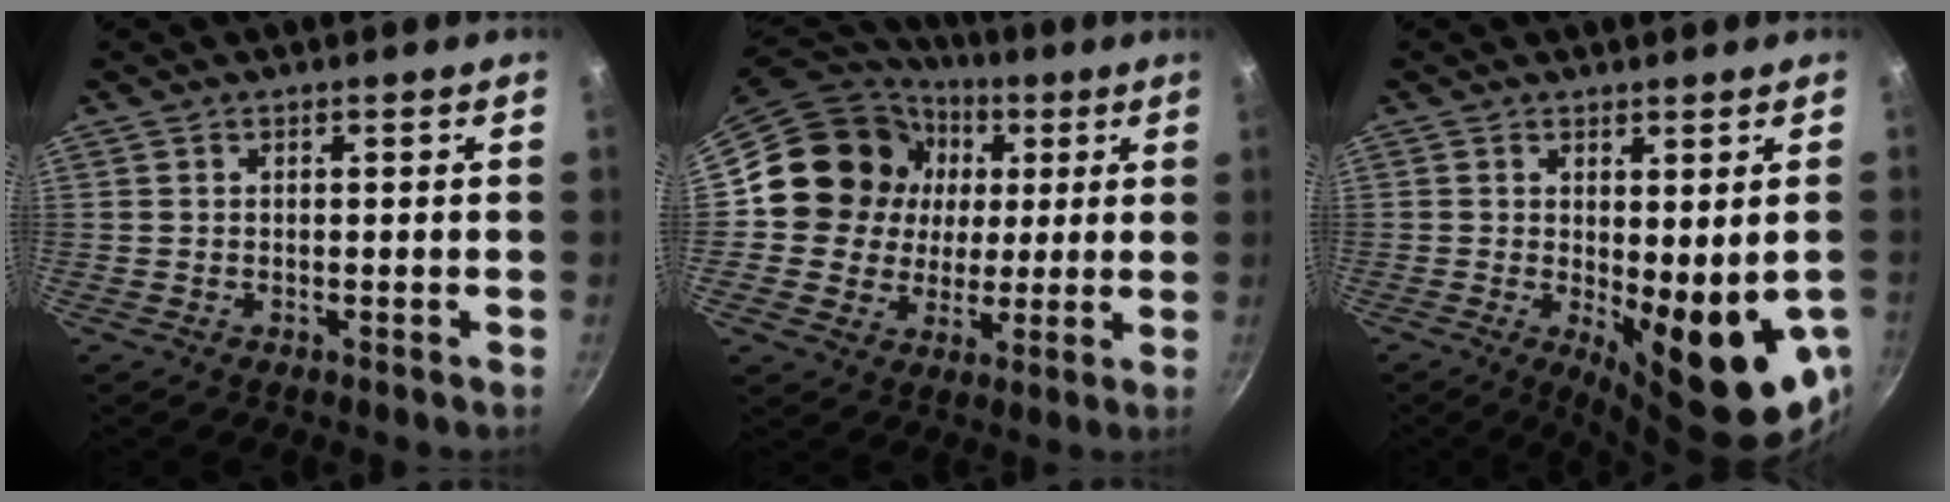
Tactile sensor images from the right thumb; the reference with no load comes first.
{"total": 17.3, "force": [3.6, 15.8, 6.0], "torque": [-0.094, 0.008, 0.057]}
{"total": 13.6, "force": [-2.0, 4.4, 12.7], "torque": [-0.145, -0.024, -0.014]}